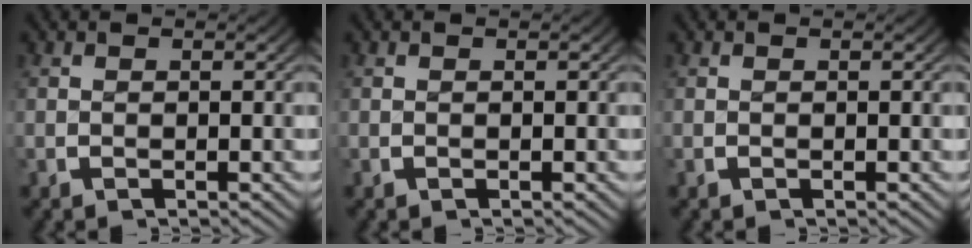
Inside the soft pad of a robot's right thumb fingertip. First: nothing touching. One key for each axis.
{"total": 0.0}
{"total": 0.0}